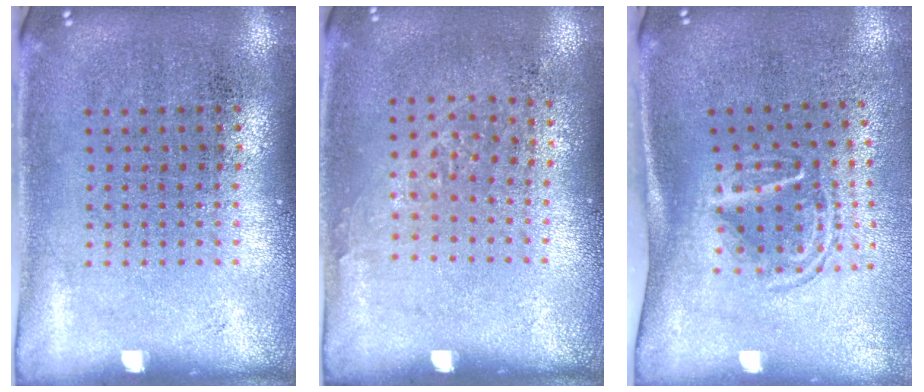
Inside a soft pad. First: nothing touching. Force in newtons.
{"total": 0.8, "press": 0.6, "slide": 0.6}
{"total": 1.6, "press": 1.1, "slide": 1.2}